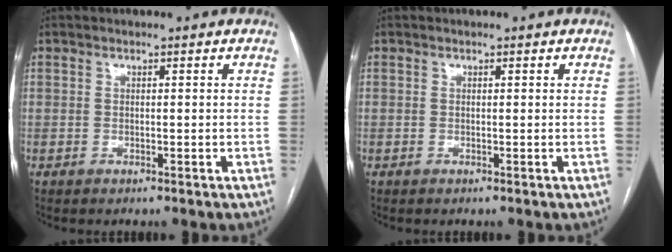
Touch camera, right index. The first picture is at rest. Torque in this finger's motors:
{"motor_torque": [-0.03, -0.02, 0.04, 0.01]}